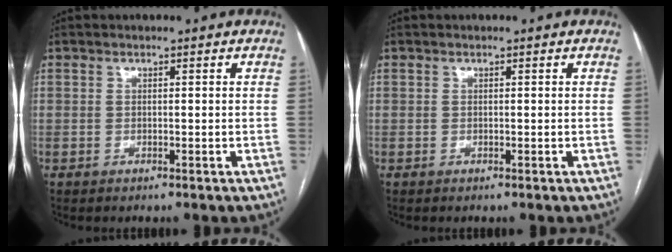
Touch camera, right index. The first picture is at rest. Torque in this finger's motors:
{"motor_torque": [0.04, 0.01, 0.00, 0.01]}